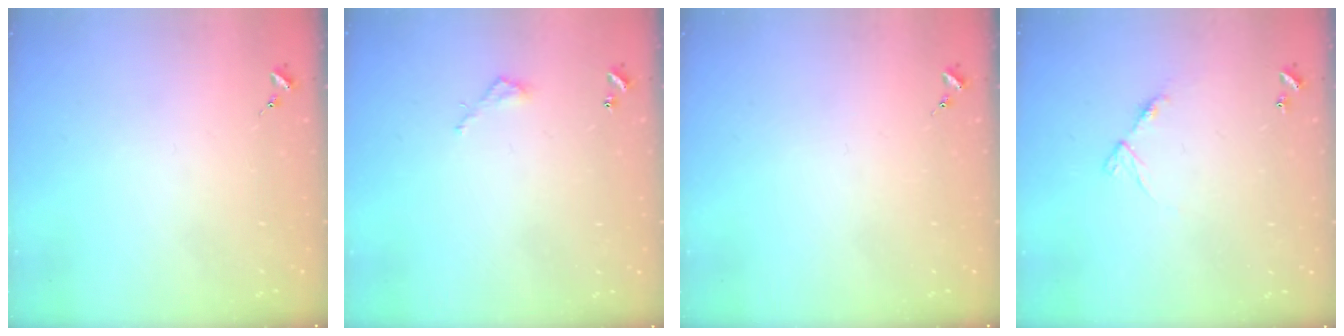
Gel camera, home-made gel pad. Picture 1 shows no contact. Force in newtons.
{"total": 3.7, "press": 3.7, "slide": 0.3}
{"total": 0.0}
{"total": 6.9, "press": 6.9, "slide": 0.7}